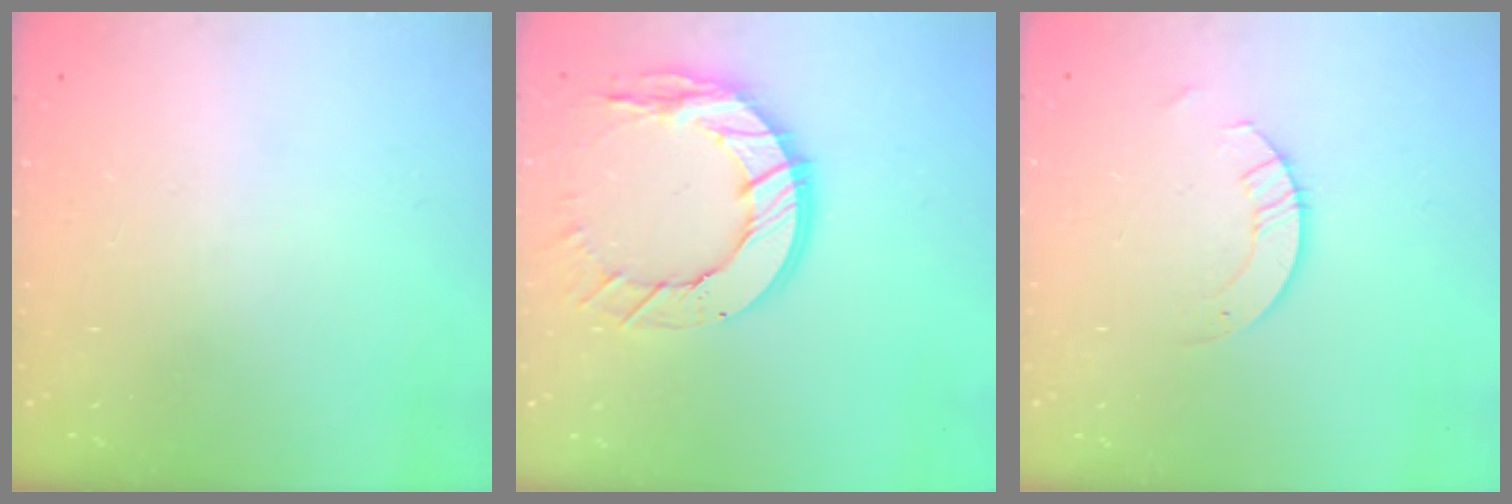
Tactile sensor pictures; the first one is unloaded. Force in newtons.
{"total": 14.3, "press": 14.2, "slide": 1.4}
{"total": 2.6, "press": 2.6, "slide": 0.2}